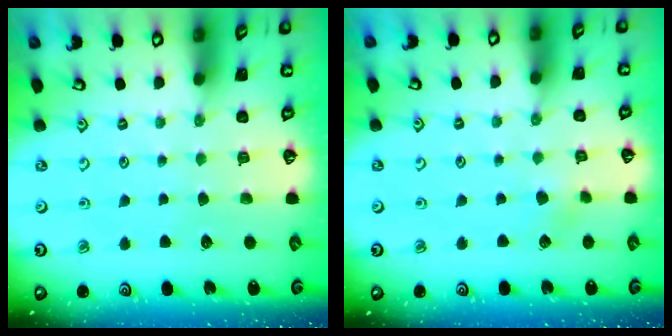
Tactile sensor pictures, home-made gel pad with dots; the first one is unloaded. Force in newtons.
{"total": 2.3, "press": 2.3, "slide": 0.2}